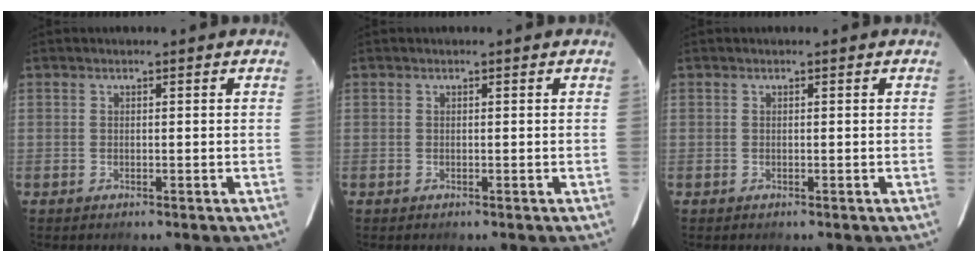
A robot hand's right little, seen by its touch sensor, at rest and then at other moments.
{"total": 0.0}
{"total": 0.0}